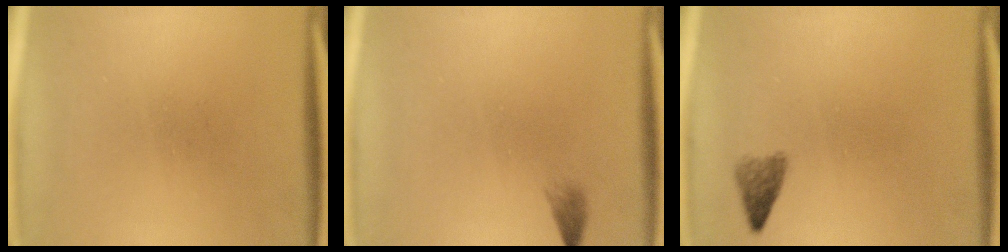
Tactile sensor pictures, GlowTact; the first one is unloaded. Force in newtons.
{"total": 1.0}
{"total": 1.9}